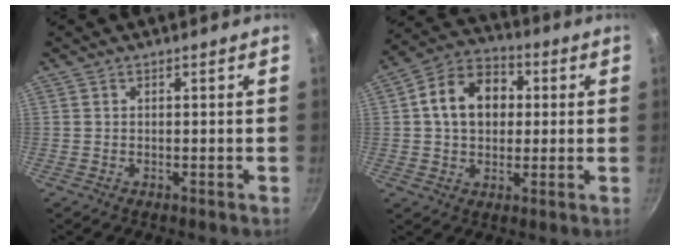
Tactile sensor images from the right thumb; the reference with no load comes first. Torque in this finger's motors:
{"motor_torque": [-0.50, 0.89, 0.25, -0.15, 0.10]}